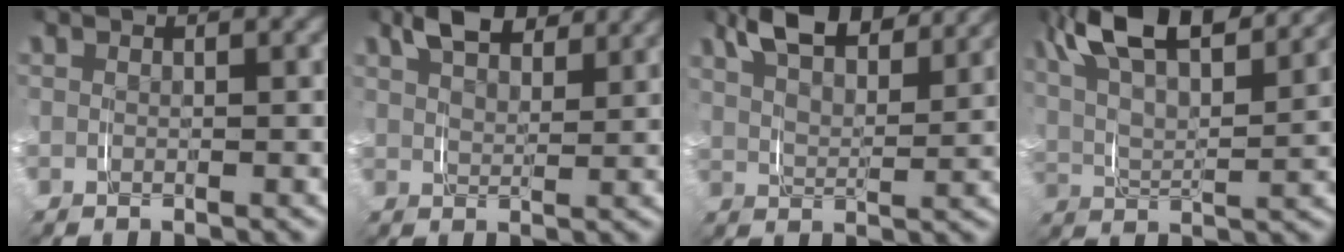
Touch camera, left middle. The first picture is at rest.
{"total": 3.8, "force": [3.2, 1.3, 1.7], "torque": [-0.030, 0.000, 0.055]}
{"total": 6.7, "force": [5.4, 2.4, 3.3], "torque": [-0.070, 0.004, 0.086]}
{"total": 11.0, "force": [7.0, 4.7, 7.1], "torque": [-0.139, 0.014, 0.104]}